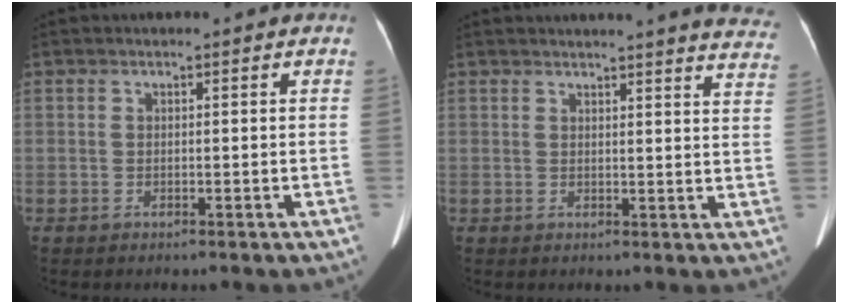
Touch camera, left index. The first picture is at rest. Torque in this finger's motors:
{"motor_torque": [0.58, -1.56, 0.25, 0.06]}